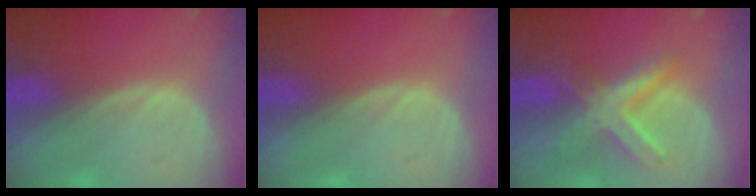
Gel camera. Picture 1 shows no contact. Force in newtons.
{"total": 0.0}
{"total": 8.0, "press": 7.0, "slide": 4.0}